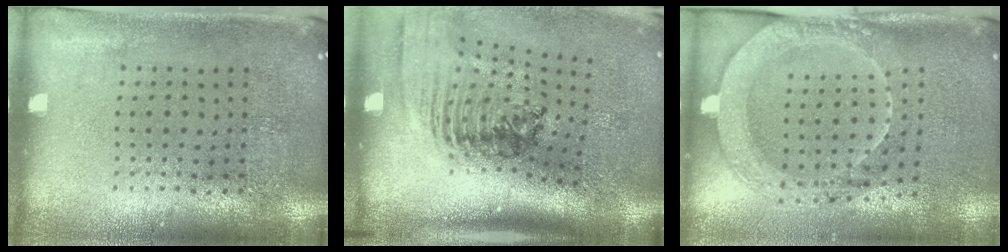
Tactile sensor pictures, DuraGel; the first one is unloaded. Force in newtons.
{"total": 2.0, "press": 1.4, "slide": 1.4}
{"total": 2.1, "press": 2.1, "slide": 0.4}